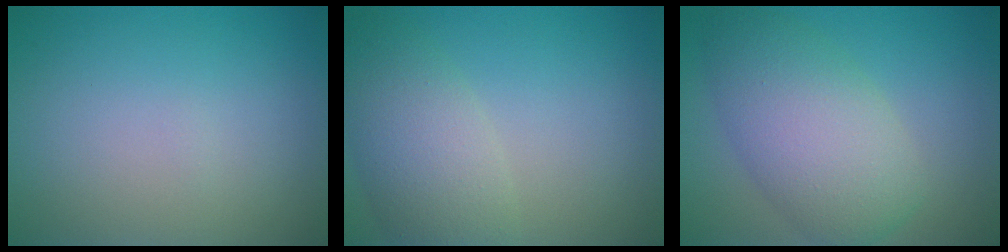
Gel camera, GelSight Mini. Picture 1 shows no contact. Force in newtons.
{"total": 5.1, "press": 5.1, "slide": 0.3}
{"total": 6.9, "press": 6.9, "slide": 0.4}